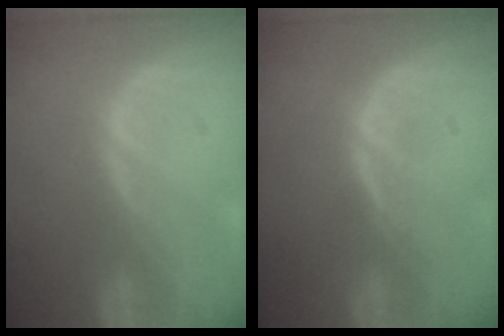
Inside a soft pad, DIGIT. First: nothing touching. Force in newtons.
{"total": 1.5, "press": 1.2, "slide": 0.9}